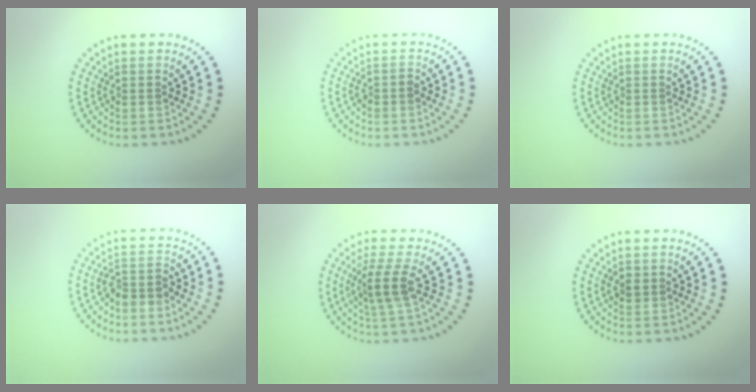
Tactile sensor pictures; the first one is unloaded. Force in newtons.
{"total": 0.9, "press": 0.8, "slide": 0.4}
{"total": 0.0}
{"total": 2.0, "press": 1.7, "slide": 1.1}
{"total": 3.0, "press": 2.2, "slide": 1.9}
{"total": 1.0, "press": 1.0, "slide": 0.1}